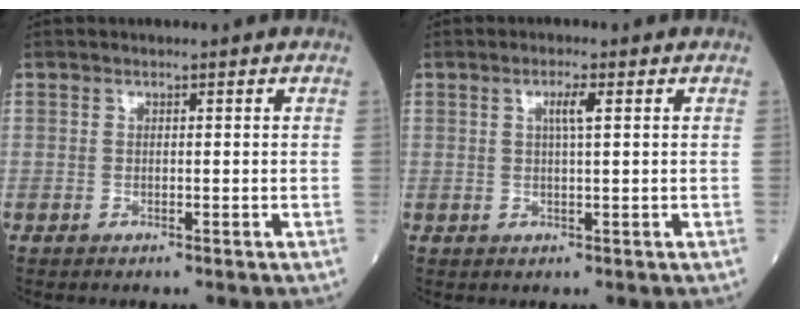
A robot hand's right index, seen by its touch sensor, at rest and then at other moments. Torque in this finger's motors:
{"motor_torque": [0.74, 0.12, 0.39, 0.09]}